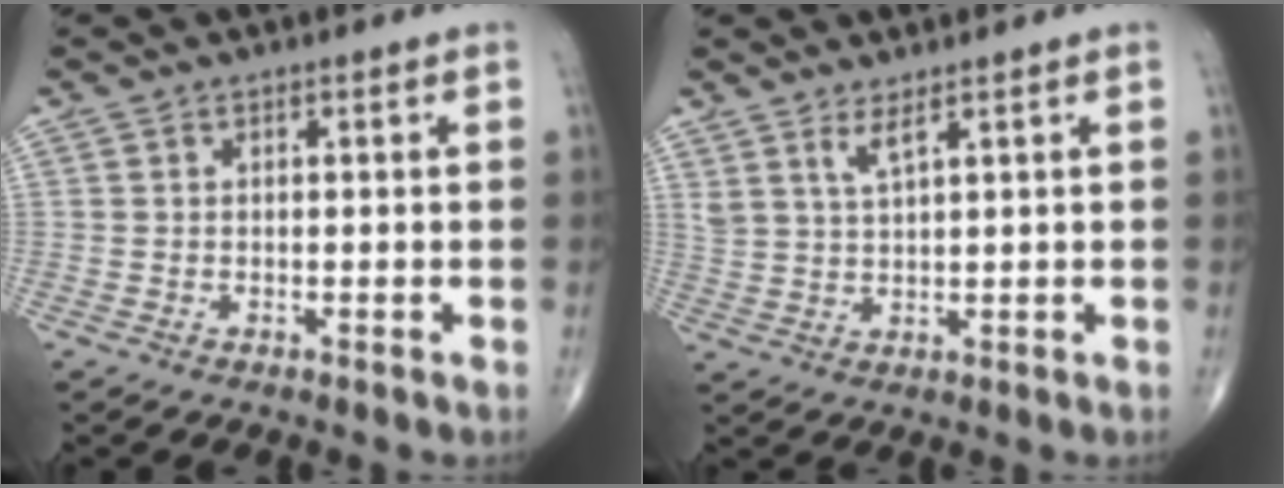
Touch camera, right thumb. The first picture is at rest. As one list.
[{"total": 3.3, "force": [2.3, 0.4, 2.3], "torque": [-0.052, -0.021, 0.052]}]